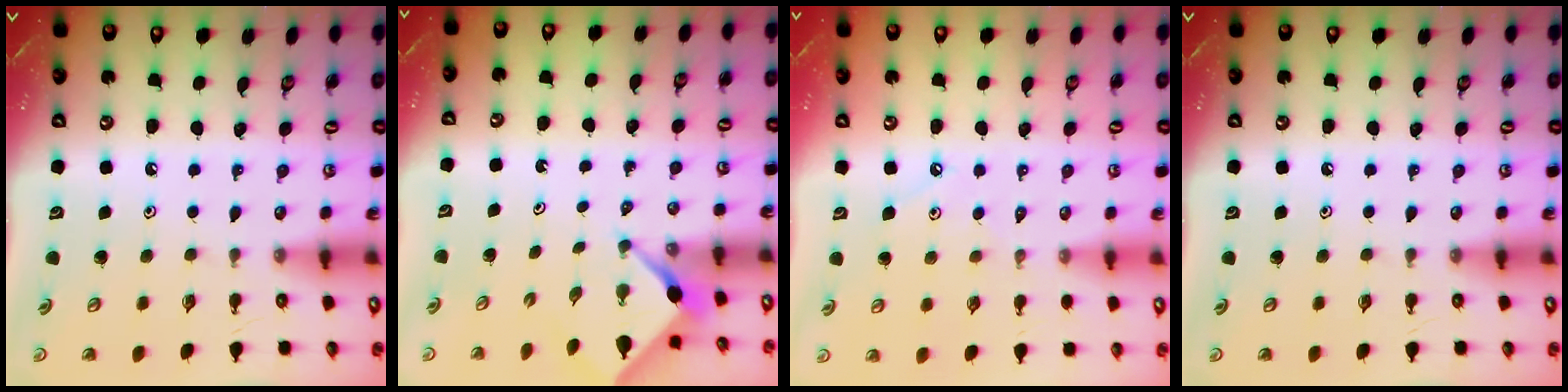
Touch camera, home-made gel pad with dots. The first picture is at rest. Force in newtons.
{"total": 2.5, "press": 2.4, "slide": 0.3}
{"total": 3.9, "press": 3.9, "slide": 0.6}
{"total": 0.0}